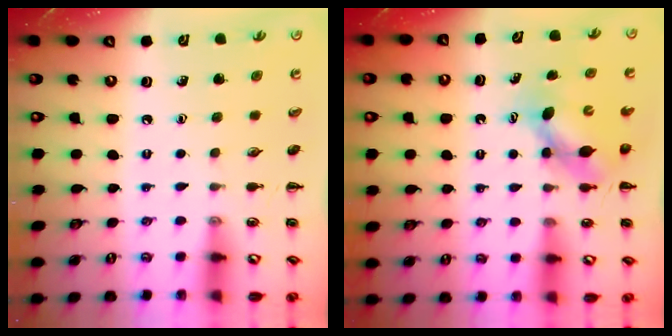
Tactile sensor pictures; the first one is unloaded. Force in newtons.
{"total": 6.1, "press": 6.0, "slide": 0.9}